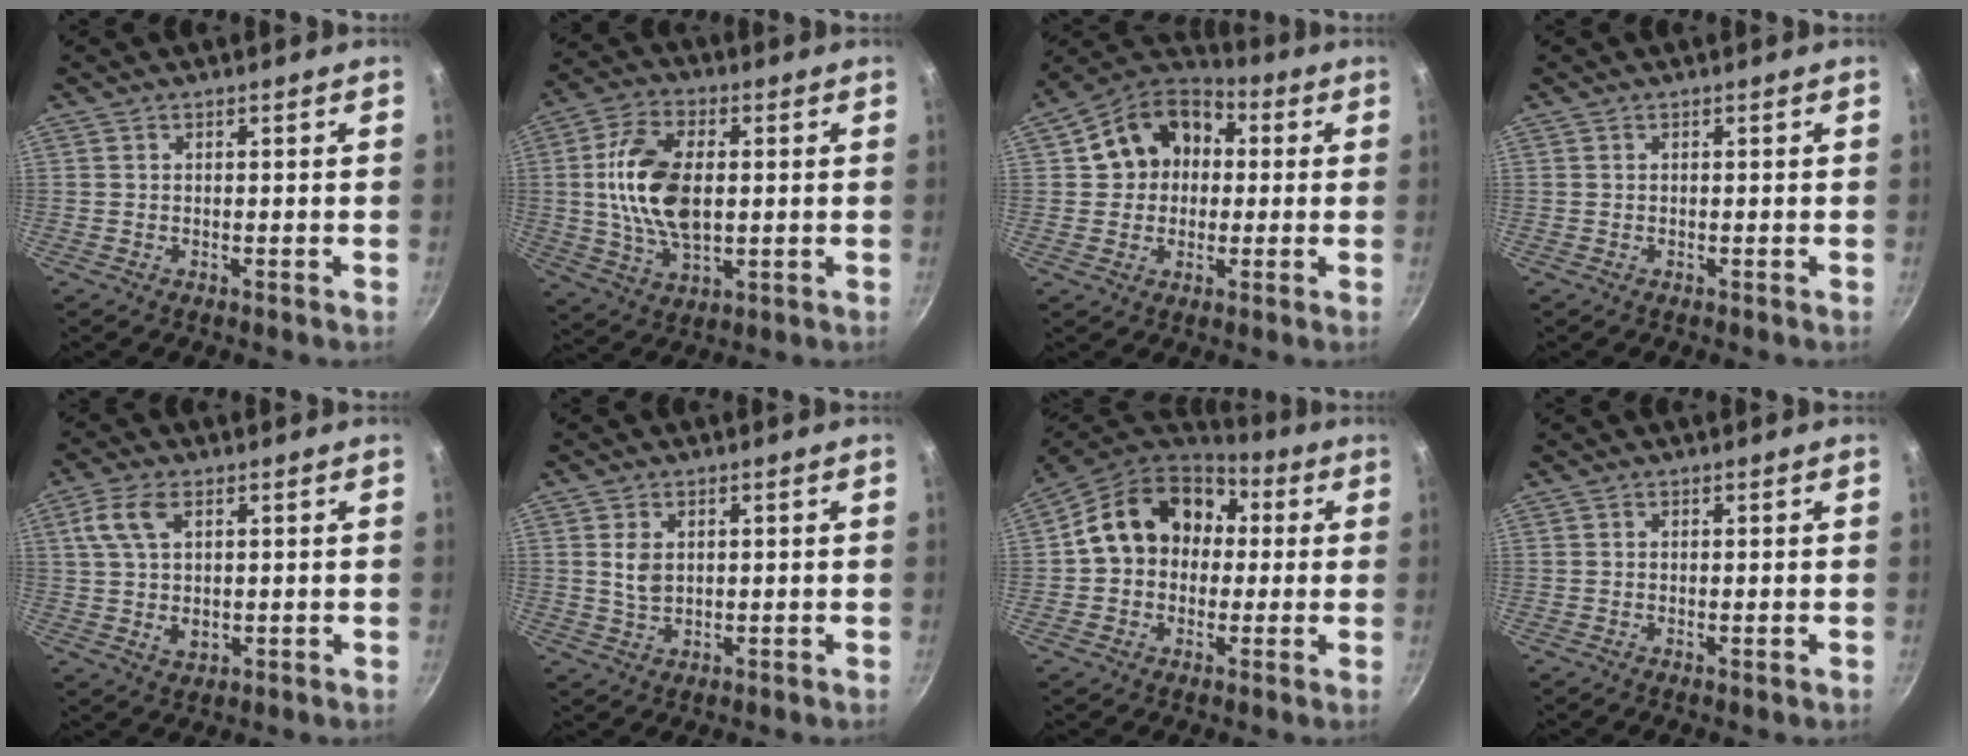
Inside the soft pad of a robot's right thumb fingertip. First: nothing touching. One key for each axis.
{"total": 13.9, "fx": 0.7, "fy": 7.7, "fz": 11.5, "tx": -0.221, "ty": 0.006, "tz": 0.013}
{"total": 13.2, "fx": 1.7, "fy": 10.9, "fz": 7.4, "tx": -0.080, "ty": 0.025, "tz": 0.018}
{"total": 0.0}
{"total": 8.3, "fx": 2.0, "fy": 4.9, "fz": 6.4, "tx": -0.128, "ty": 0.000, "tz": 0.043}
{"total": 3.6, "fx": 0.7, "fy": 2.7, "fz": 2.3, "tx": -0.032, "ty": -0.008, "tz": 0.019}
{"total": 16.2, "fx": 1.2, "fy": 13.0, "fz": 9.7, "tx": -0.137, "ty": 0.041, "tz": 0.012}
{"total": 0.8, "fx": -0.2, "fy": 0.2, "fz": 0.7, "tx": -0.013, "ty": -0.004, "tz": -0.003}